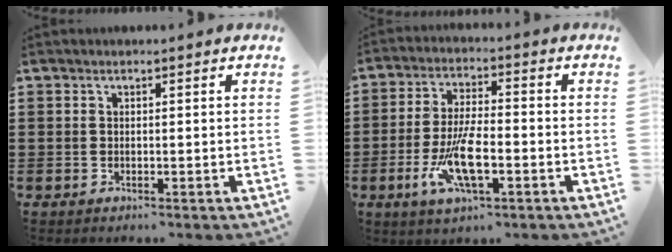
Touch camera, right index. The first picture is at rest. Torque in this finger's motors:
{"motor_torque": [1.48, 0.66, 0.71, 0.21]}